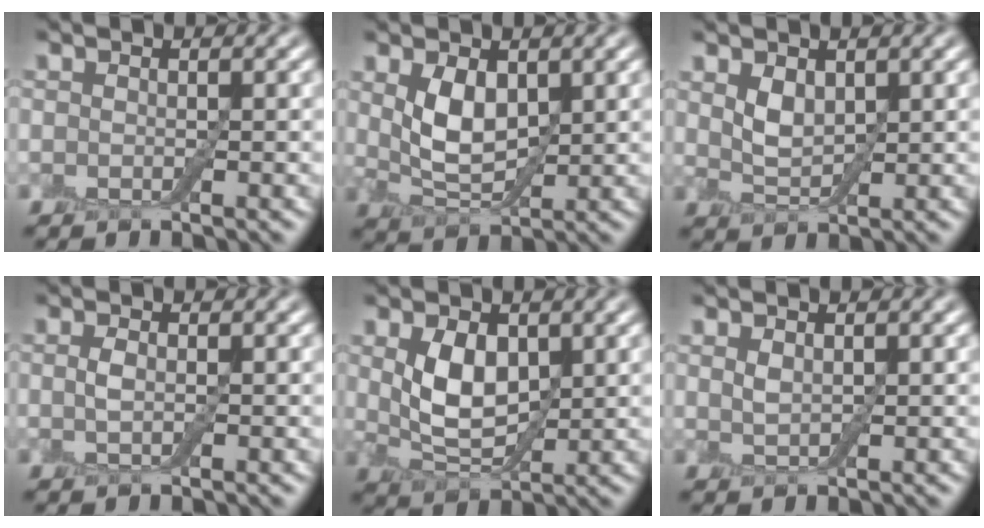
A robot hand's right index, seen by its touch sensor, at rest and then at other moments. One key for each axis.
{"total": 4.0, "fx": 1.2, "fy": 2.3, "fz": 3.1, "tx": -0.071, "ty": -0.002, "tz": 0.029}
{"total": 2.0, "fx": 1.0, "fy": 1.1, "fz": 1.3, "tx": -0.030, "ty": -0.002, "tz": 0.025}
{"total": 1.0, "fx": 0.2, "fy": 0.3, "fz": 0.9, "tx": -0.025, "ty": 0.002, "tz": 0.003}
{"total": 4.7, "fx": 1.1, "fy": 2.8, "fz": 3.6, "tx": -0.081, "ty": -0.002, "tz": 0.027}
{"total": 1.0, "fx": 0.6, "fy": 0.4, "fz": 0.7, "tx": -0.020, "ty": 0.001, "tz": 0.016}